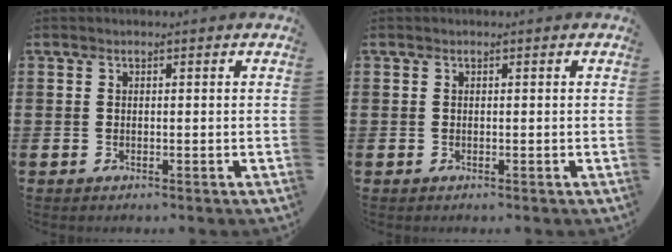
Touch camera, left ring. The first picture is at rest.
{"total": 0.0}